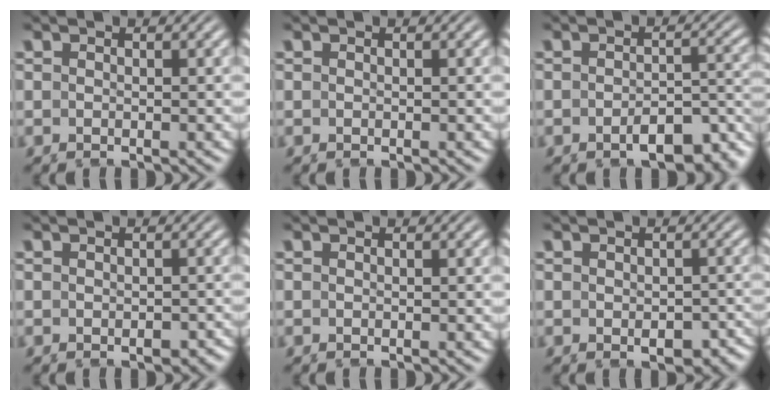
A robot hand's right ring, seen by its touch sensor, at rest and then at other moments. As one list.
[{"total": 0.0}, {"total": 4.7, "force": [-3.3, 1.5, 3.1], "torque": [-0.019, -0.007, -0.046]}, {"total": 1.2, "force": [-1.0, 0.6, 0.5], "torque": [-0.002, -0.004, -0.013]}, {"total": 0.0}, {"total": 2.3, "force": [-1.6, 1.2, 1.2], "torque": [-0.013, -0.011, -0.019]}]